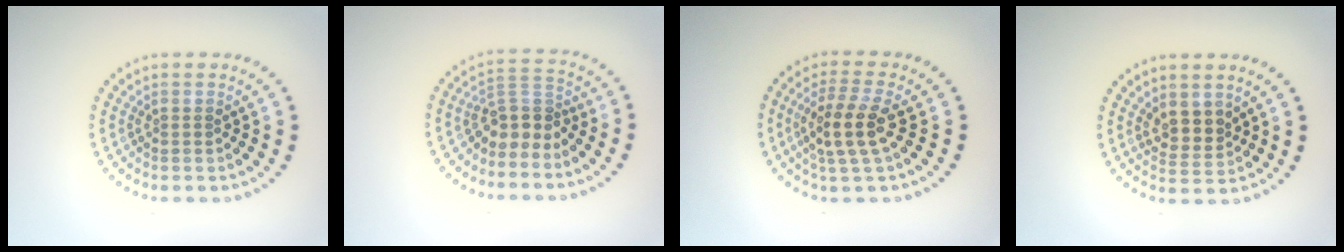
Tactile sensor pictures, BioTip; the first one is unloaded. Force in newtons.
{"total": 3.1, "press": 2.4, "slide": 1.9}
{"total": 3.9, "press": 3.5, "slide": 1.6}
{"total": 2.4, "press": 2.2, "slide": 1.2}